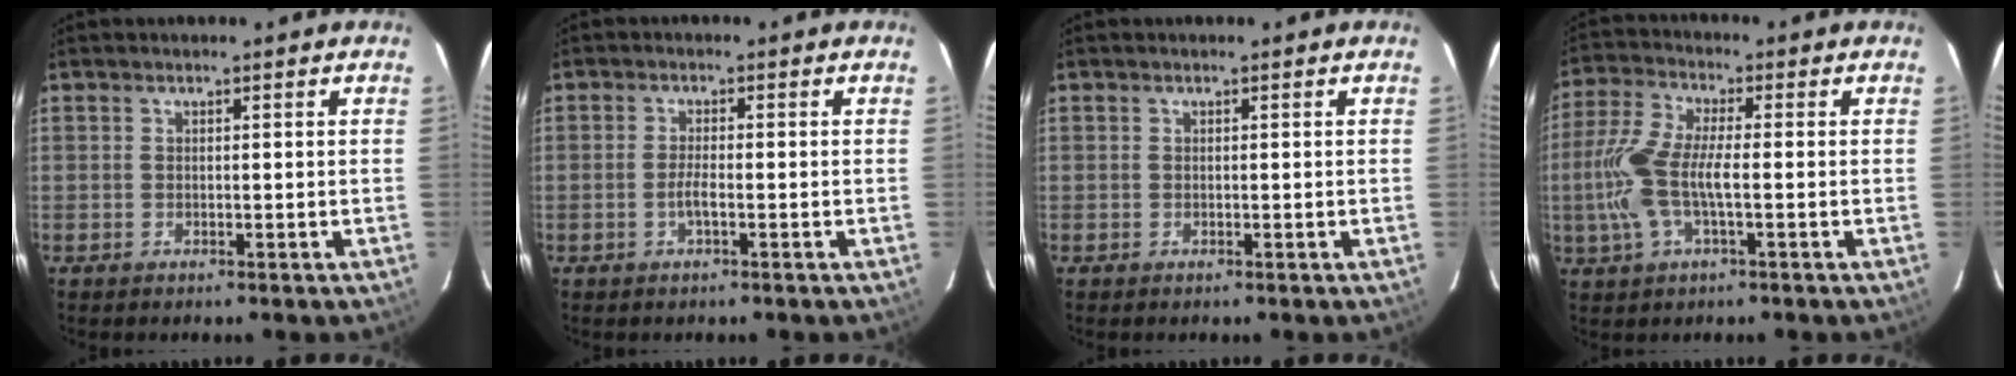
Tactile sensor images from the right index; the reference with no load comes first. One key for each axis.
{"total": 2.1, "fx": -0.8, "fy": 0.2, "fz": 1.9, "tx": -0.039, "ty": 0.000, "tz": -0.016}
{"total": 0.0}
{"total": 10.6, "fx": -1.6, "fy": 3.3, "fz": 10.0, "tx": -0.228, "ty": 0.004, "tz": -0.033}